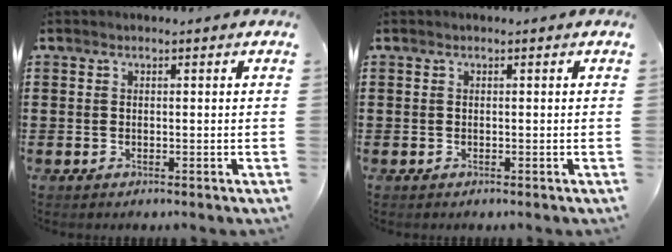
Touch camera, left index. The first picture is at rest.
{"total": 0.0}